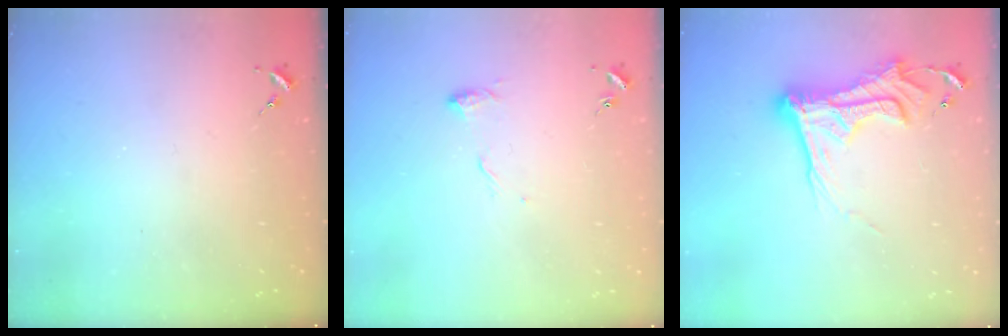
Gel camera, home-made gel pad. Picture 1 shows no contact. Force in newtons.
{"total": 6.7, "press": 6.7, "slide": 0.4}
{"total": 17.0, "press": 17.0, "slide": 1.2}